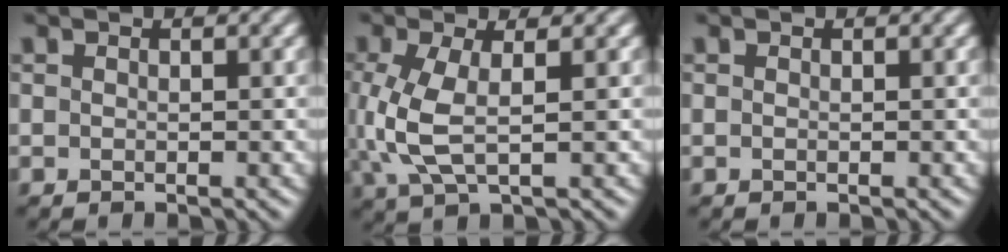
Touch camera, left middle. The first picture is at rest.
{"total": 4.5, "force": [0.3, 1.9, 4.1], "torque": [-0.111, -0.004, 0.007]}
{"total": 0.0}